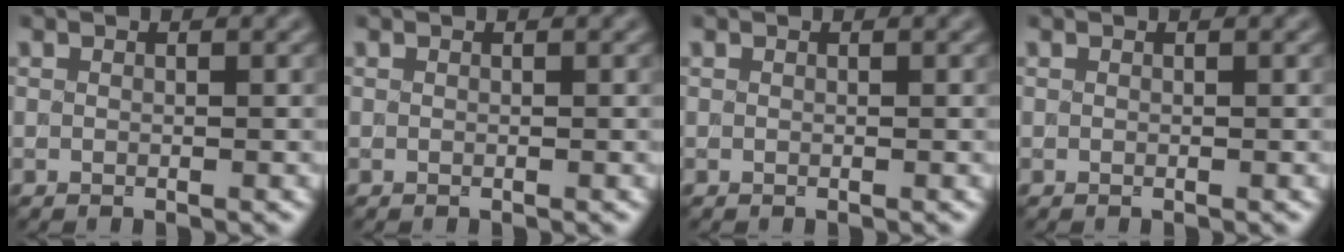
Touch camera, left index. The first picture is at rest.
{"total": 0.0}
{"total": 0.0}
{"total": 0.0}